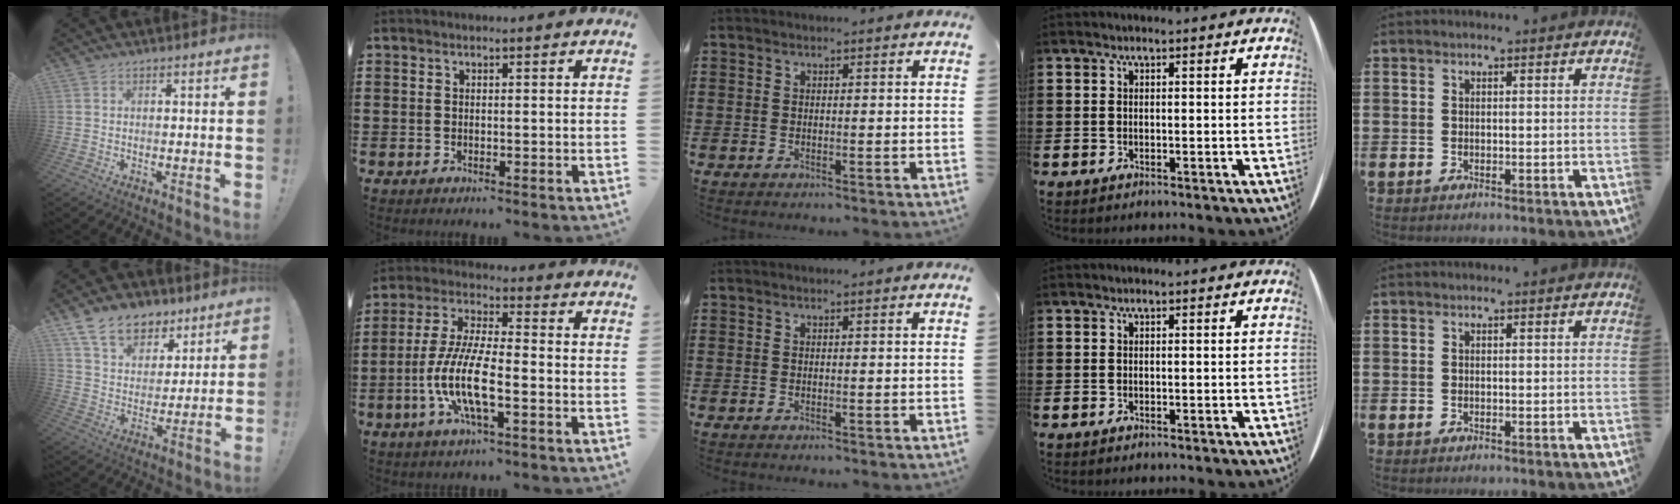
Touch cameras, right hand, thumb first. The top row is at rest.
{"thumb": {"total": 13.3, "force": [8.9, 8.4, 5.1], "torque": [-0.086, -0.057, 0.170]}, "index": {"total": 10.0, "force": [-3.5, 2.6, 9.0], "torque": [-0.208, -0.015, -0.073]}}